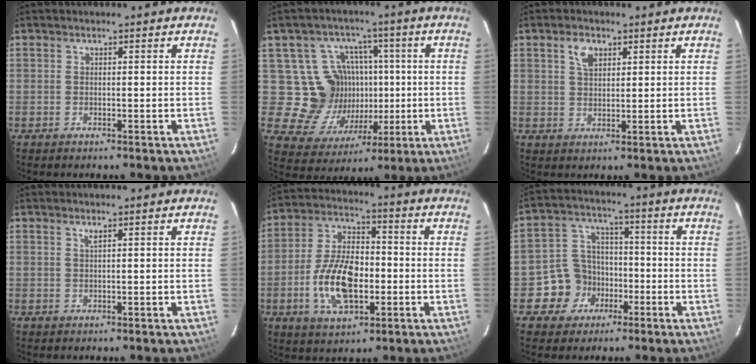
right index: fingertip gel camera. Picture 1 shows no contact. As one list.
[{"total": 12.8, "force": [0.6, 12.2, 3.8], "torque": [-0.092, 0.024, 0.023]}, {"total": 3.7, "force": [1.8, 2.1, 2.3], "torque": [-0.042, 0.009, 0.035]}, {"total": 0.7, "force": [0.4, -0.2, 0.5], "torque": [-0.011, 0.001, 0.006]}, {"total": 13.7, "force": [-3.4, 7.4, 11.0], "torque": [-0.220, 0.009, -0.056]}, {"total": 8.8, "force": [-3.8, 7.7, 1.9], "torque": [-0.060, 0.036, -0.059]}]